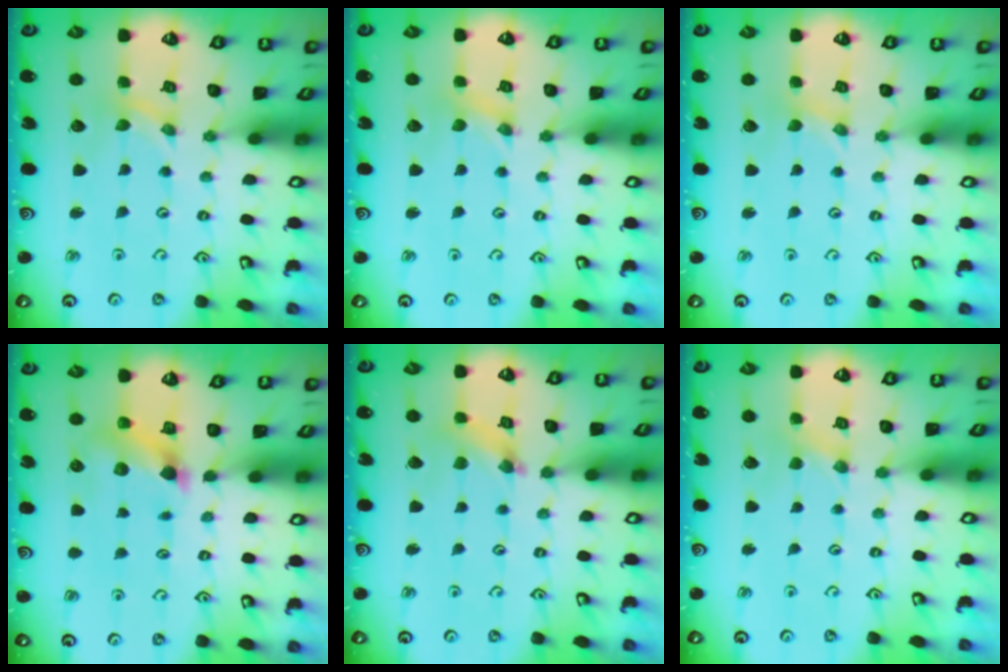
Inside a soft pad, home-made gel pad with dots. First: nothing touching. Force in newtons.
{"total": 0.0}
{"total": 0.0}
{"total": 7.2, "press": 7.1, "slide": 1.0}
{"total": 3.2, "press": 3.2, "slide": 0.4}
{"total": 1.8, "press": 1.8, "slide": 0.2}